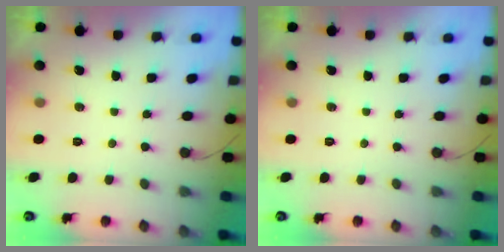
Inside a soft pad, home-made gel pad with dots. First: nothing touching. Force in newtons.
{"total": 0.0}